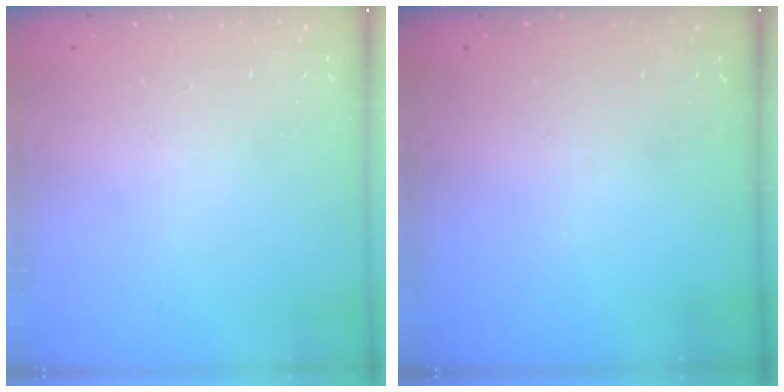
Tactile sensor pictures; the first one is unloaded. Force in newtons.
{"total": 0.0}